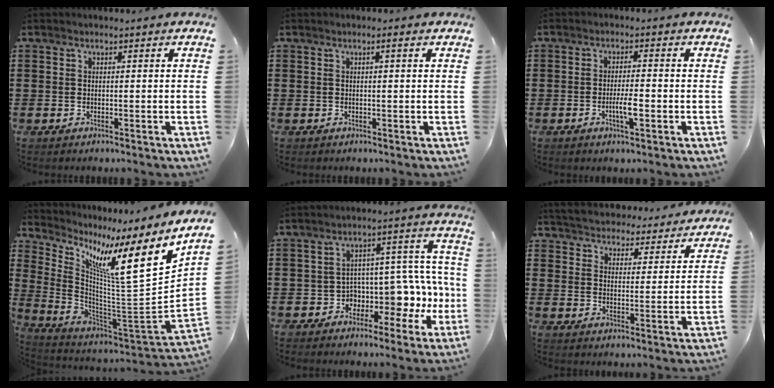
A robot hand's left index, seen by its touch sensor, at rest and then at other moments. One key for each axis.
{"total": 0.9, "fx": 0.2, "fy": 0.0, "fz": 0.9, "tx": -0.015, "ty": -0.002, "tz": 0.003}
{"total": 3.8, "fx": -1.3, "fy": 0.8, "fz": 3.5, "tx": -0.067, "ty": 0.002, "tz": -0.025}
{"total": 14.3, "fx": 6.5, "fy": 1.6, "fz": 12.6, "tx": -0.226, "ty": -0.065, "tz": 0.084}
{"total": 6.1, "fx": -0.8, "fy": 5.0, "fz": 3.3, "tx": -0.066, "ty": -0.030, "tz": -0.015}
{"total": 4.5, "fx": 4.5, "fy": -0.1, "fz": -0.4, "tx": -0.020, "ty": -0.038, "tz": 0.073}